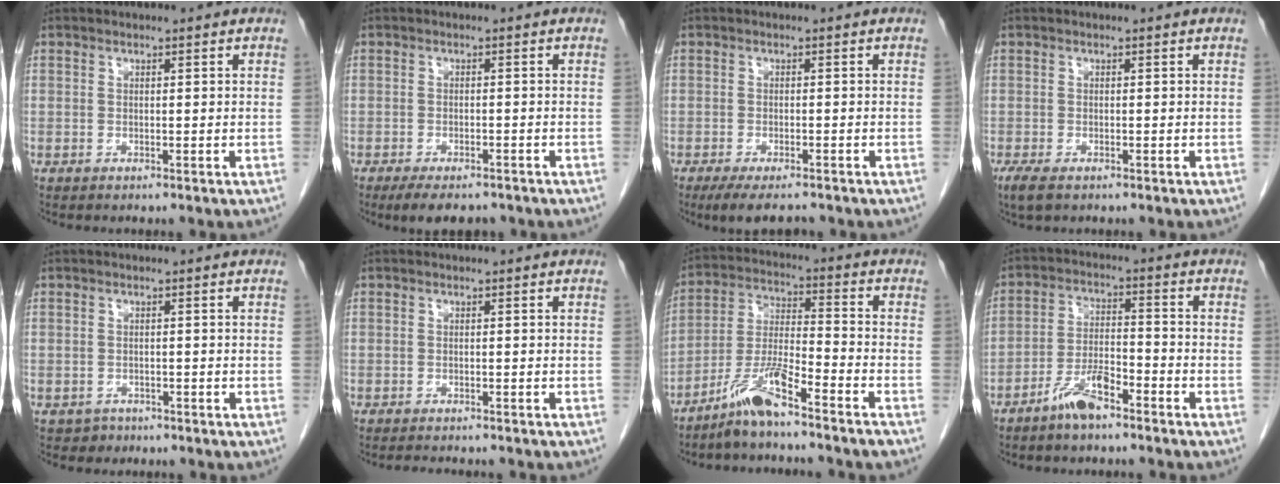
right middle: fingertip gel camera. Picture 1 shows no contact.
{"total": 6.1, "force": [-4.8, 2.3, 3.0], "torque": [-0.043, -0.006, -0.069]}
{"total": 5.7, "force": [-4.7, 1.3, 3.0], "torque": [-0.045, -0.010, -0.074]}
{"total": 2.8, "force": [-1.8, 1.1, 1.8], "torque": [-0.043, -0.008, -0.026]}
{"total": 1.8, "force": [-1.1, 1.3, -0.3], "torque": [-0.003, 0.007, -0.016]}
{"total": 3.9, "force": [-3.5, 0.8, 1.5], "torque": [-0.022, -0.005, -0.044]}
{"total": 8.9, "force": [-6.8, 0.0, 5.8], "torque": [-0.125, -0.009, -0.133]}
{"total": 6.3, "force": [-4.6, 1.5, 3.9], "torque": [-0.084, 0.003, -0.089]}